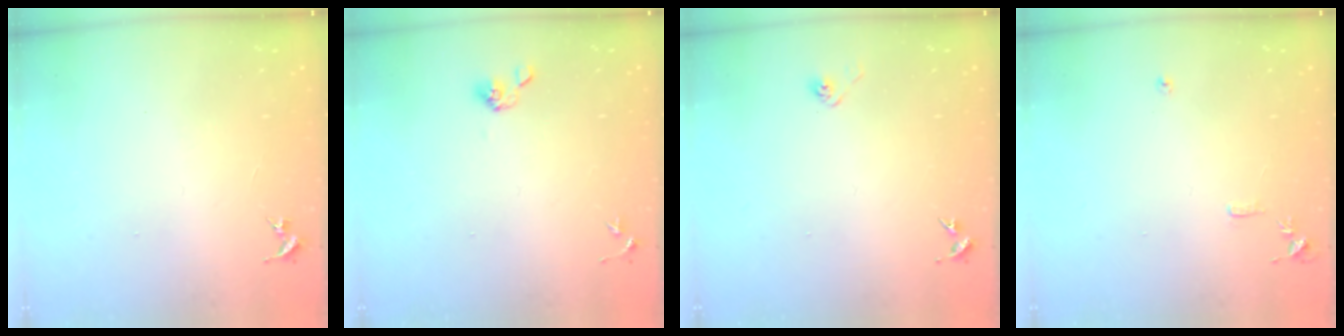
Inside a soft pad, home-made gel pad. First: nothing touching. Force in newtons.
{"total": 5.0, "press": 4.7, "slide": 1.7}
{"total": 2.8, "press": 2.6, "slide": 1.1}
{"total": 7.8, "press": 7.8, "slide": 0.8}